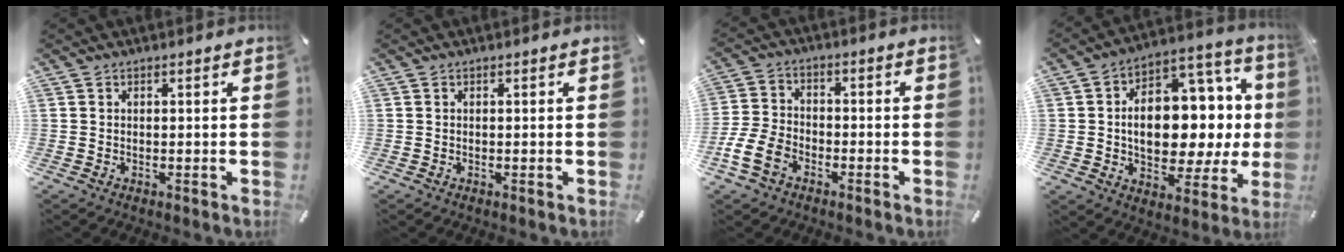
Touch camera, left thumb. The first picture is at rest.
{"total": 0.0}
{"total": 8.9, "force": [-4.6, 6.1, 4.6], "torque": [-0.107, 0.023, -0.087]}
{"total": 17.0, "force": [0.3, 11.5, 12.5], "torque": [-0.180, -0.016, 0.009]}